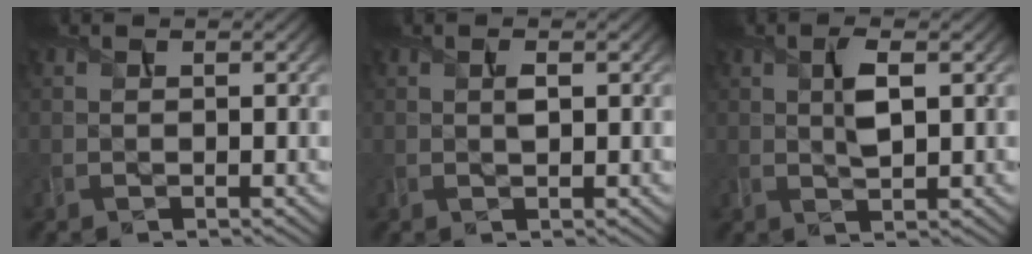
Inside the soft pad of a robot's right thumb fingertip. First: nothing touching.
{"total": 1.2, "force": [0.2, 0.4, 1.1], "torque": [-0.023, -0.002, 0.005]}
{"total": 3.3, "force": [0.7, 1.1, 3.0], "torque": [-0.062, 0.000, 0.014]}